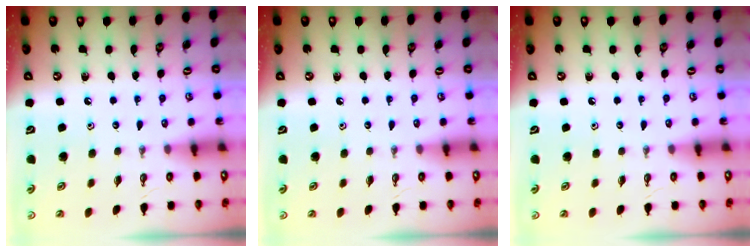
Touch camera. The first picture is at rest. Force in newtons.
{"total": 0.0}
{"total": 0.0}